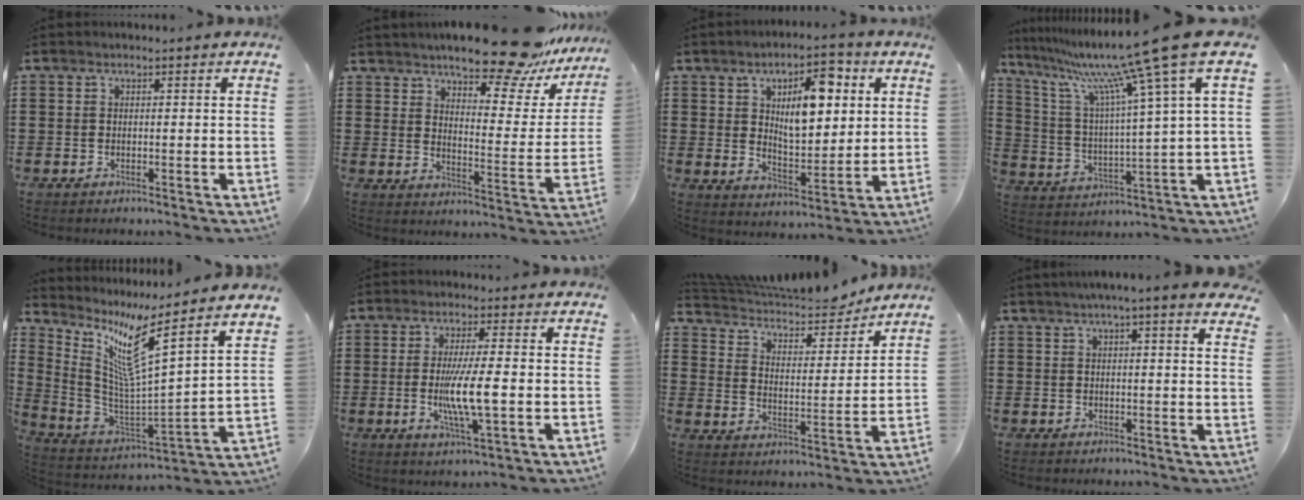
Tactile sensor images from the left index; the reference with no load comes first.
{"total": 13.3, "force": [11.5, 2.1, 6.4], "torque": [-0.106, -0.069, 0.195]}
{"total": 9.8, "force": [4.1, 4.4, 7.7], "torque": [-0.119, -0.008, 0.065]}
{"total": 14.7, "force": [10.6, -1.2, 10.1], "torque": [-0.224, -0.062, 0.164]}
{"total": 10.1, "force": [6.7, -0.5, 7.5], "torque": [-0.166, -0.062, 0.094]}
{"total": 7.8, "force": [-0.9, 1.0, 7.7], "torque": [-0.152, -0.013, -0.022]}
{"total": 6.3, "force": [5.9, 1.3, 1.5], "torque": [-0.053, -0.041, 0.098]}
{"total": 3.1, "force": [2.5, 0.2, 1.9], "torque": [-0.044, 0.004, 0.046]}